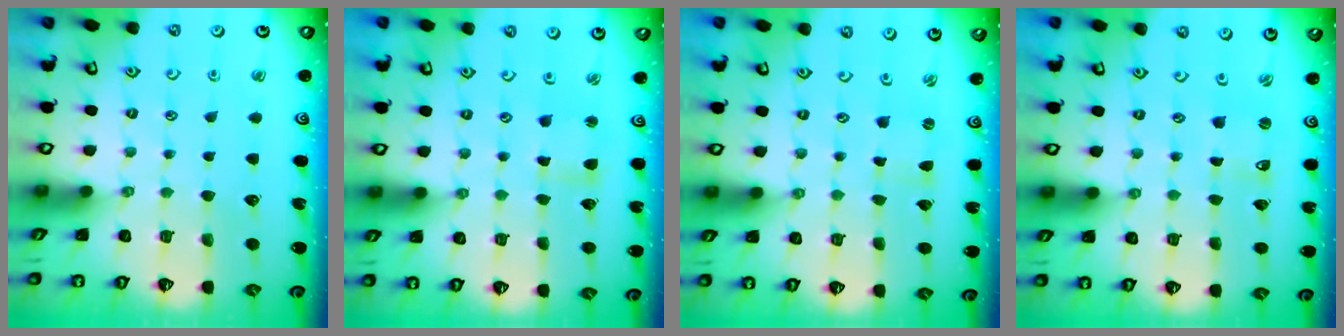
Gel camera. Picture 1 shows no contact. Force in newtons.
{"total": 2.8, "press": 2.8, "slide": 0.3}
{"total": 0.0}
{"total": 1.2, "press": 1.2, "slide": 0.1}